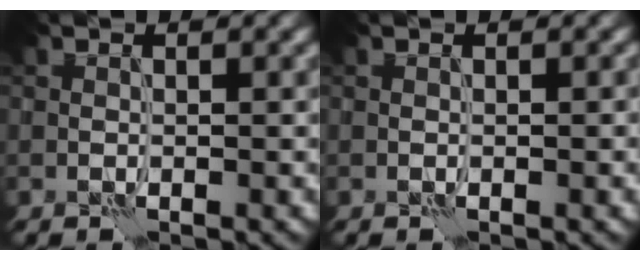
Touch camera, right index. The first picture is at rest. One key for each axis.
{"total": 0.5, "fx": -0.1, "fy": 0.0, "fz": 0.5, "tx": -0.006, "ty": 0.000, "tz": -0.001}